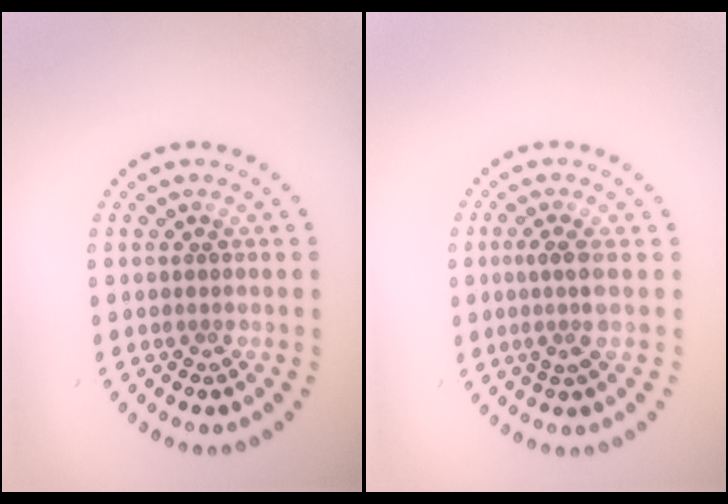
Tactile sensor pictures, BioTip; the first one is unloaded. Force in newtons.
{"total": 2.2, "press": 1.7, "slide": 1.4}